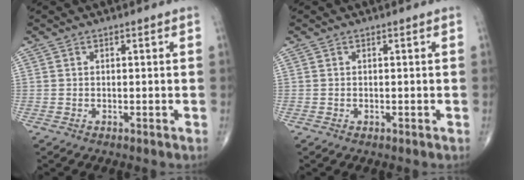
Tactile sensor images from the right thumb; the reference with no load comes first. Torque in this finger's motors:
{"motor_torque": [-0.25, 0.04, -0.20, -0.08, -0.04]}